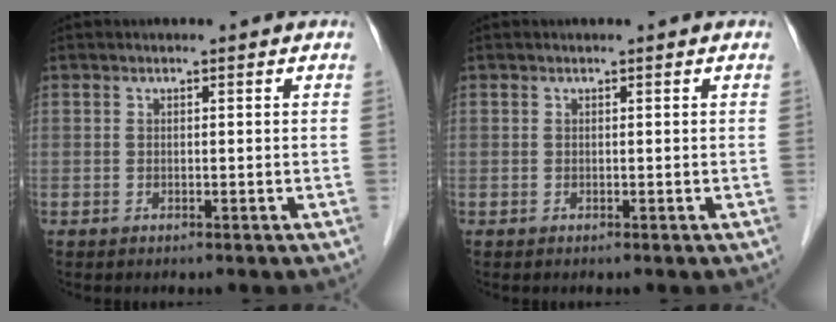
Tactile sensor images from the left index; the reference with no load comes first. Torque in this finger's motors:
{"motor_torque": [0.14, 0.01, -0.01, -0.01]}